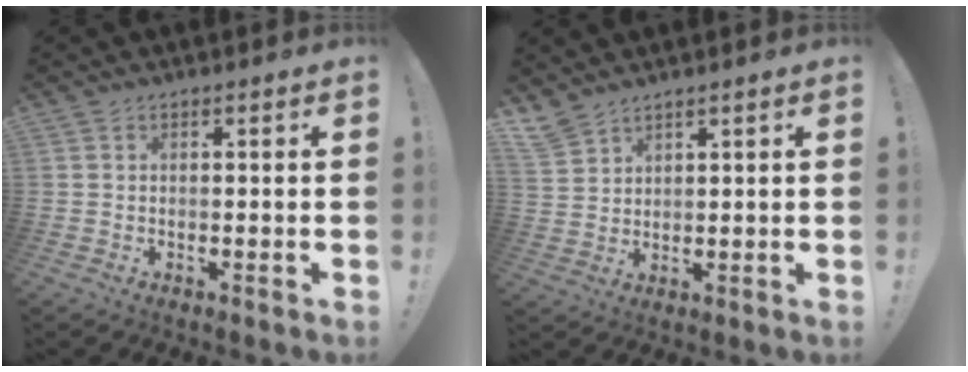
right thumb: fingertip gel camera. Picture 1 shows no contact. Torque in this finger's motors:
{"motor_torque": [0.80, 0.87, 0.49, 0.47, 0.18]}